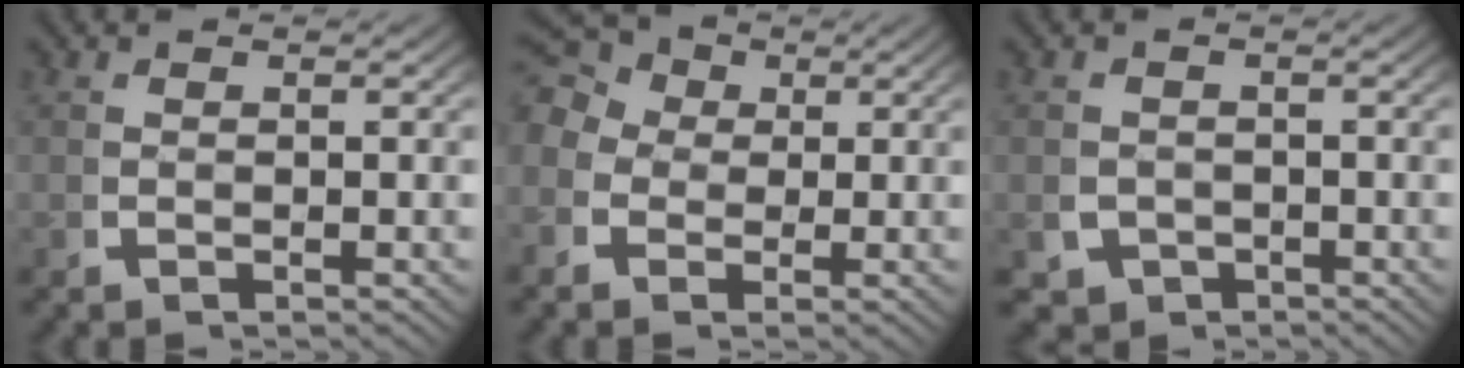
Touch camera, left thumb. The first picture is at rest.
{"total": 7.3, "force": [2.9, 5.4, 3.9], "torque": [-0.059, 0.020, 0.025]}
{"total": 3.7, "force": [-2.1, 2.9, 0.9], "torque": [-0.017, -0.027, -0.029]}